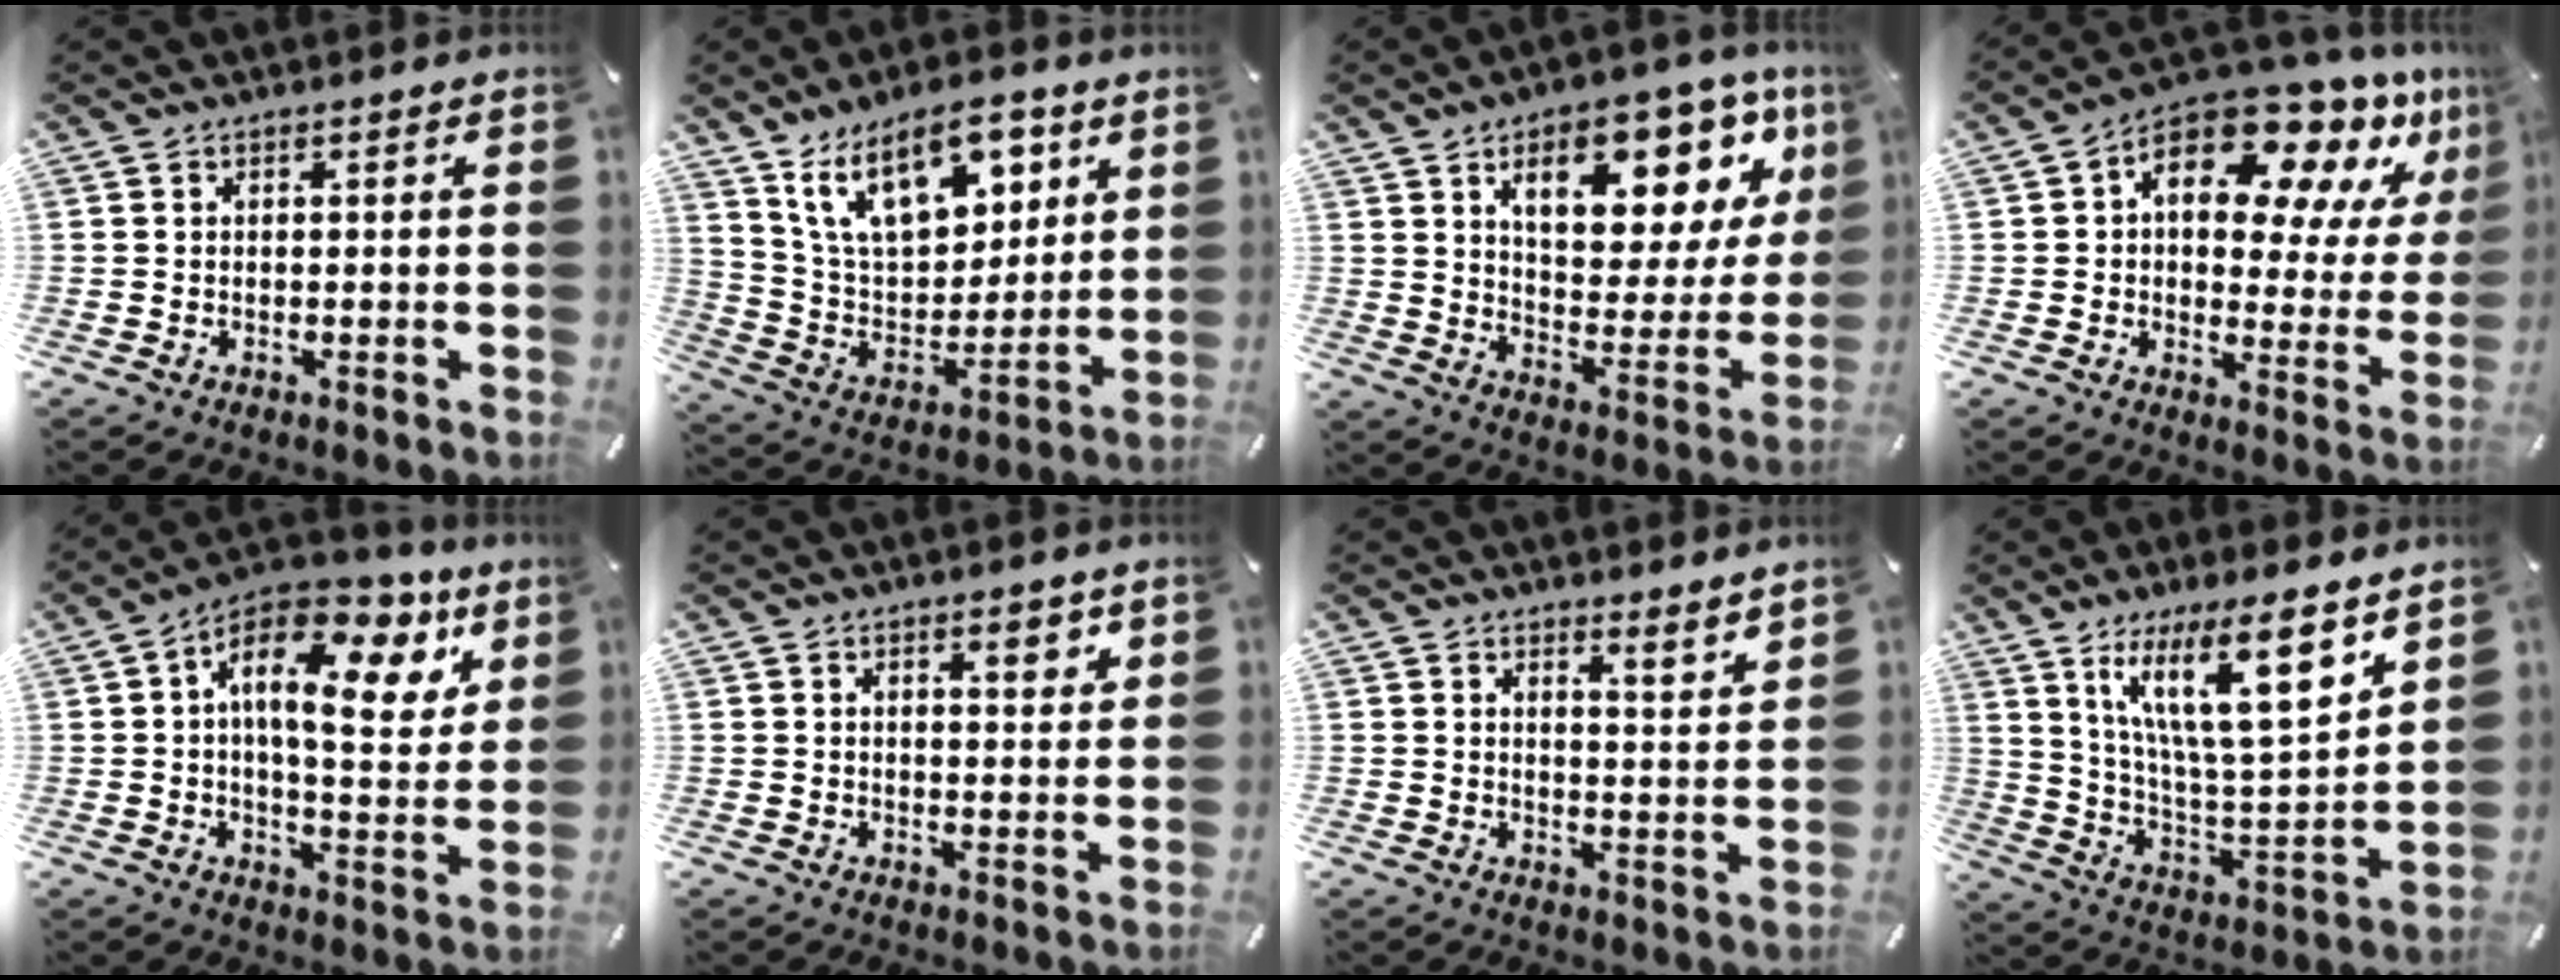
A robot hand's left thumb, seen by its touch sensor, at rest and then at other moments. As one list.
[{"total": 17.3, "force": [10.2, 9.7, 10.2], "torque": [-0.187, -0.043, 0.183]}, {"total": 17.6, "force": [10.2, 8.8, 11.3], "torque": [-0.151, -0.062, 0.165]}, {"total": 17.1, "force": [10.3, 8.5, 10.6], "torque": [-0.152, -0.076, 0.174]}, {"total": 17.8, "force": [7.3, 8.3, 13.9], "torque": [-0.215, -0.037, 0.118]}, {"total": 4.2, "force": [2.6, 1.4, 3.0], "torque": [-0.040, -0.009, 0.040]}, {"total": 4.1, "force": [4.0, 0.2, 0.9], "torque": [-0.006, -0.039, 0.067]}, {"total": 19.1, "force": [11.5, 5.4, 14.2], "torque": [-0.248, -0.063, 0.184]}]